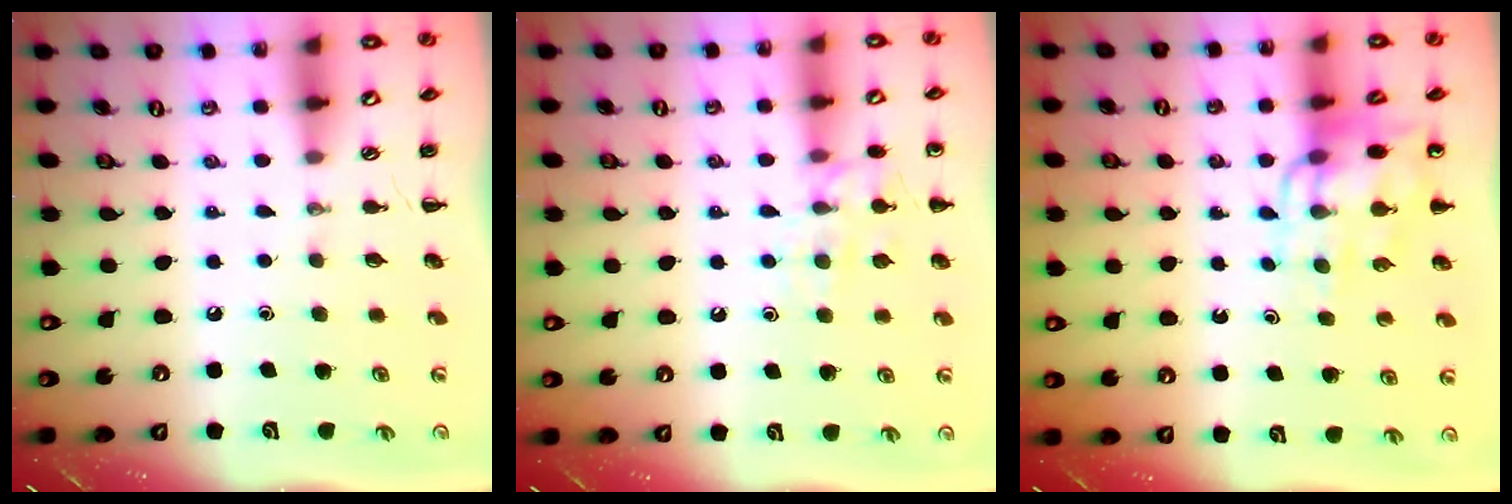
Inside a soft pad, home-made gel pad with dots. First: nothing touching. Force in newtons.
{"total": 10.7, "press": 10.6, "slide": 0.9}
{"total": 11.2, "press": 10.9, "slide": 2.6}